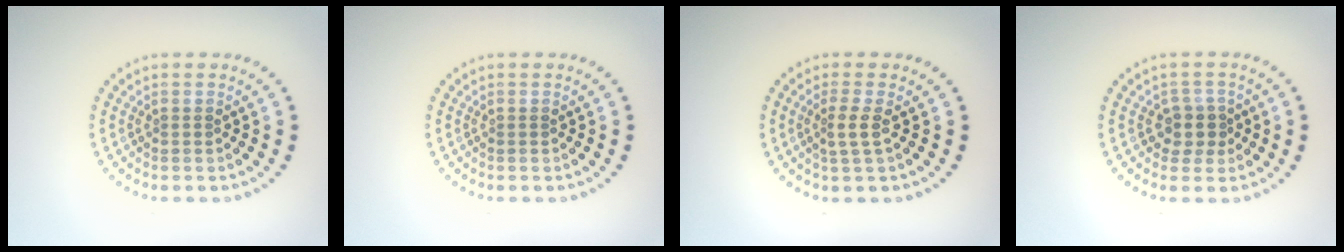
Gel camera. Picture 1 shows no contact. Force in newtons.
{"total": 0.0}
{"total": 1.7, "press": 1.2, "slide": 1.1}
{"total": 2.1, "press": 1.8, "slide": 1.1}